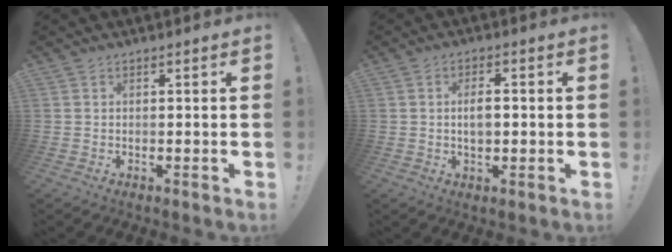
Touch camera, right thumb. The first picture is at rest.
{"total": 4.4, "force": [-0.1, 2.3, 3.7], "torque": [-0.053, -0.001, -0.009]}